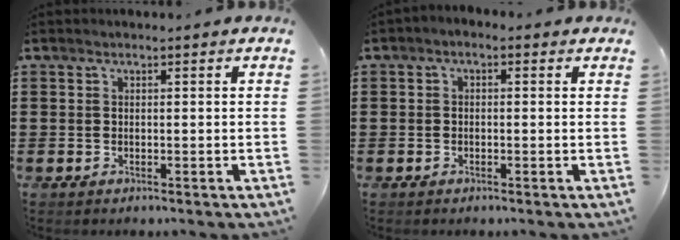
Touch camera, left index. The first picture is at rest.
{"total": 0.9, "force": [-0.7, 0.4, 0.4], "torque": [-0.010, 0.000, -0.015]}